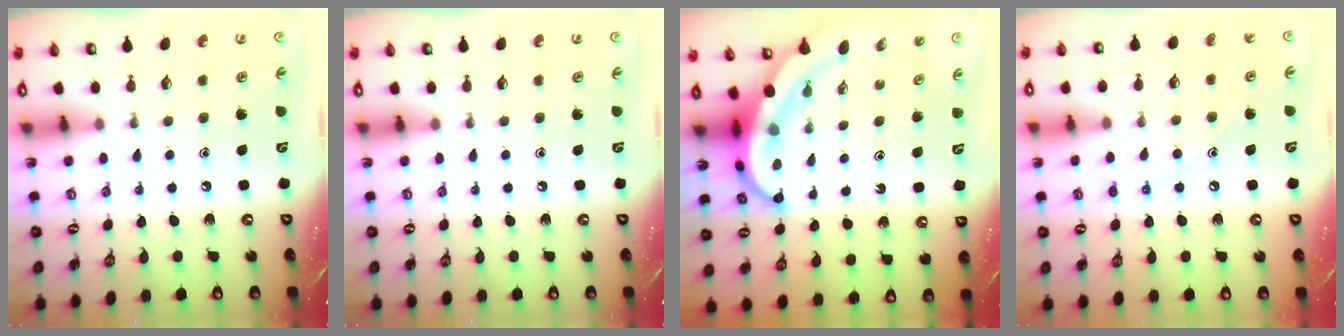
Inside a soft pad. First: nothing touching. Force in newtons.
{"total": 0.0}
{"total": 8.1, "press": 8.1, "slide": 1.1}
{"total": 8.2, "press": 8.2, "slide": 0.7}